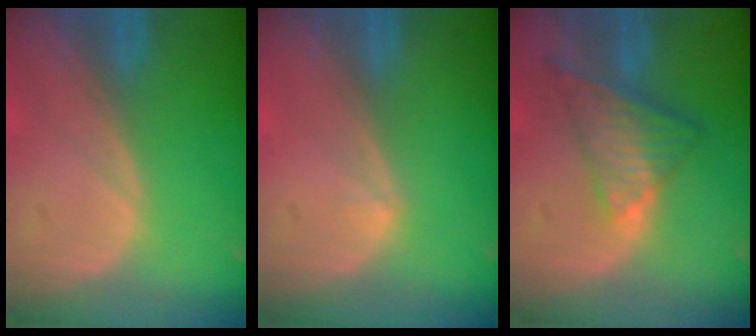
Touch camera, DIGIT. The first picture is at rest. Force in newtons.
{"total": 0.6, "press": 0.4, "slide": 0.5}
{"total": 7.7, "press": 6.4, "slide": 4.3}